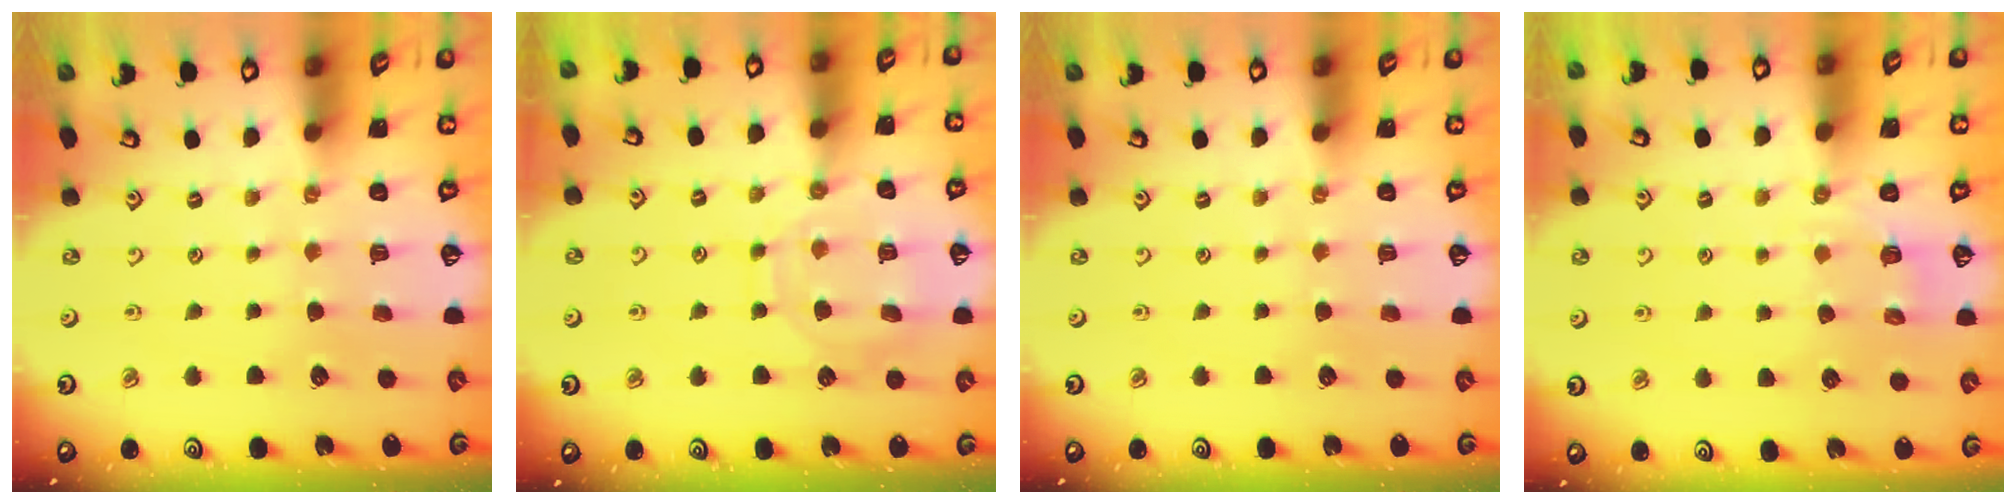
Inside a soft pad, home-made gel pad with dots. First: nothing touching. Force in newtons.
{"total": 11.7, "press": 11.7, "slide": 0.7}
{"total": 0.0}
{"total": 2.1, "press": 1.0, "slide": 1.9}